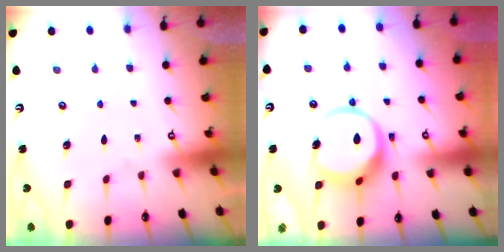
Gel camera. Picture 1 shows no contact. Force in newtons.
{"total": 11.0, "press": 10.9, "slide": 1.4}